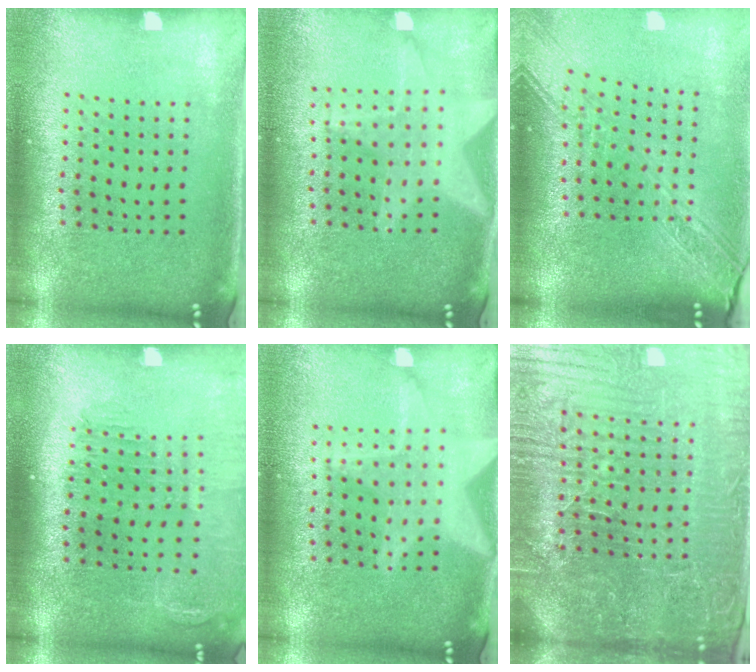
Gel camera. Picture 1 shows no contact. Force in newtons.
{"total": 1.3, "press": 1.2, "slide": 0.3}
{"total": 3.0, "press": 2.3, "slide": 2.0}
{"total": 1.4, "press": 1.4, "slide": 0.1}
{"total": 2.9, "press": 2.9, "slide": 0.2}
{"total": 6.8, "press": 6.1, "slide": 3.0}